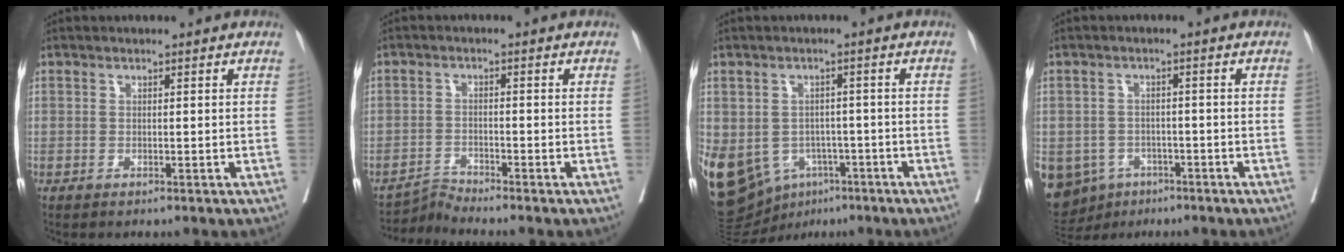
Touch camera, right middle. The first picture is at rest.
{"total": 3.1, "force": [-2.5, -1.5, -1.1], "torque": [0.019, -0.012, -0.044]}
{"total": 22.0, "force": [-9.1, 17.1, 10.4], "torque": [-0.312, -0.010, -0.121]}
{"total": 11.3, "force": [-5.8, 9.2, 3.1], "torque": [-0.094, 0.001, -0.076]}